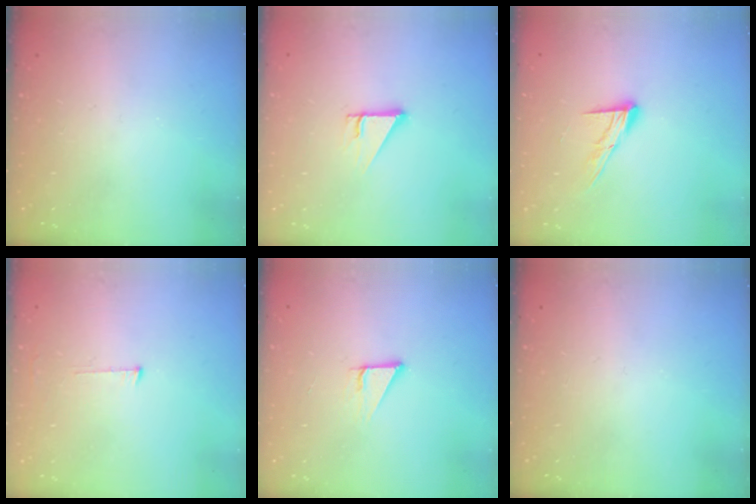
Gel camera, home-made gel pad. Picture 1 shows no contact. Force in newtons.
{"total": 2.7, "press": 2.7, "slide": 0.0}
{"total": 10.7, "press": 10.6, "slide": 1.3}
{"total": 4.0, "press": 4.0, "slide": 0.2}
{"total": 2.9, "press": 2.9, "slide": 0.2}
{"total": 0.0}